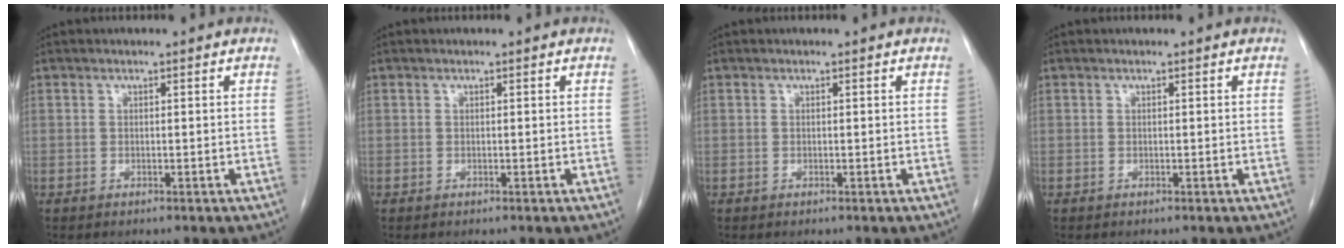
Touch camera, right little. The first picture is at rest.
{"total": 0.0}
{"total": 0.0}
{"total": 0.0}